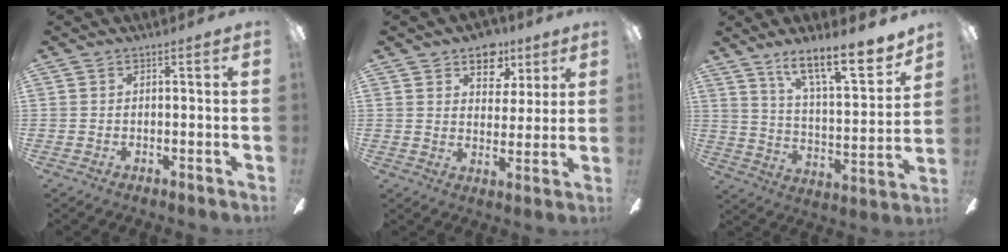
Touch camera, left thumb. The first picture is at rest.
{"total": 9.2, "force": [5.8, 6.0, 3.7], "torque": [-0.038, -0.032, 0.102]}
{"total": 15.4, "force": [12.0, 3.7, 8.9], "torque": [-0.140, -0.083, 0.199]}